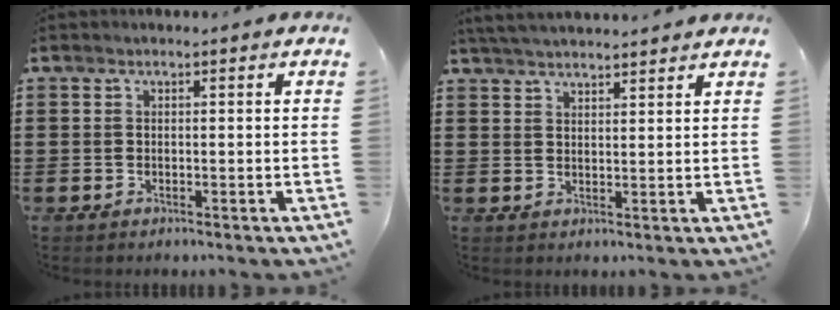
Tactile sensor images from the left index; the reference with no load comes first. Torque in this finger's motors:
{"motor_torque": [0.13, 0.09, 0.49, 0.21]}